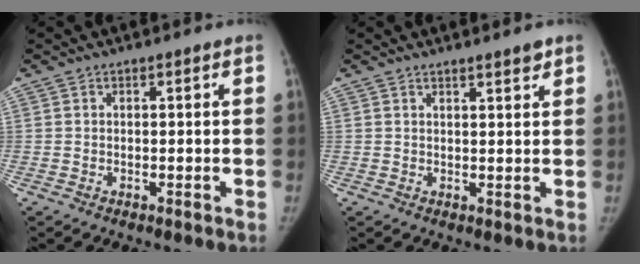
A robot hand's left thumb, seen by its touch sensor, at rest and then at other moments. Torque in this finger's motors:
{"motor_torque": [-0.11, -0.07, 0.06, 0.25, -0.03]}